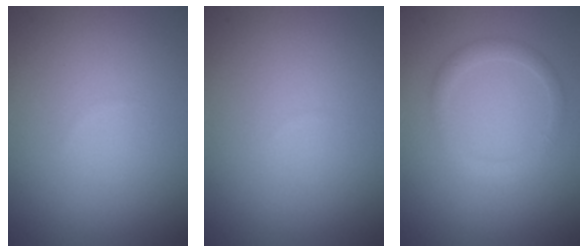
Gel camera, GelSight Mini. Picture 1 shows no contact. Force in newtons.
{"total": 0.0}
{"total": 1.5, "press": 1.5, "slide": 0.1}